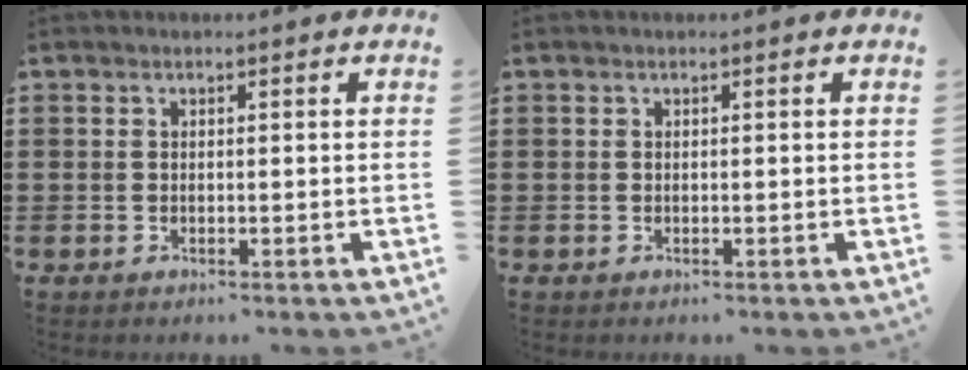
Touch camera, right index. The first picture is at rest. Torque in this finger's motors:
{"motor_torque": [0.00, 0.00, 0.00, 0.00]}